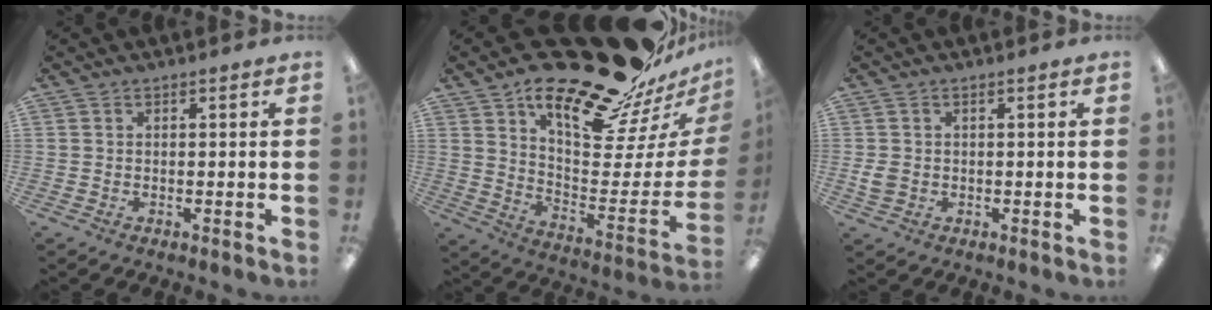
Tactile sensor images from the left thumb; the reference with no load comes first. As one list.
[{"total": 25.3, "force": [21.2, 7.4, 11.7], "torque": [-0.149, -0.170, 0.354]}, {"total": 2.7, "force": [-0.1, 2.2, 1.6], "torque": [-0.037, 0.004, -0.004]}]